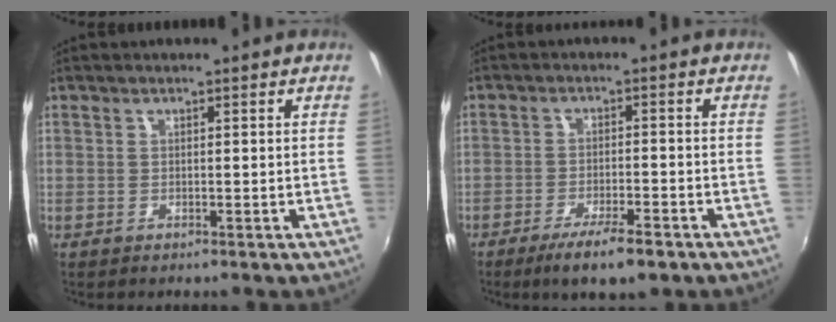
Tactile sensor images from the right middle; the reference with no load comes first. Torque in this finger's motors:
{"motor_torque": [0.52, -1.62, 0.00, 0.02]}